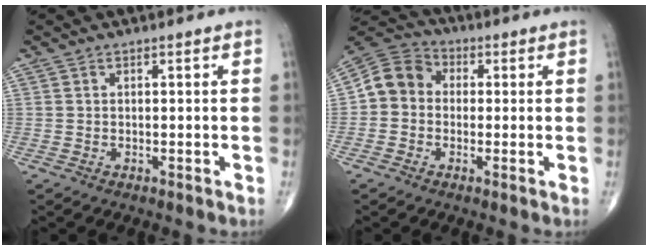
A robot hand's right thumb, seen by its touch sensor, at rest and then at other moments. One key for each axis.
{"total": 8.4, "fx": -0.3, "fy": 7.3, "fz": 4.0, "tx": -0.057, "ty": 0.029, "tz": -0.021}